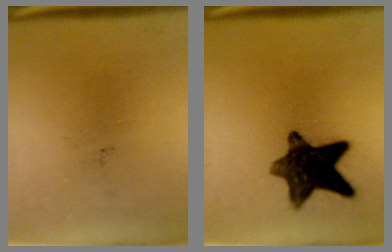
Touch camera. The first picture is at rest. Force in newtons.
{"total": 11.8}